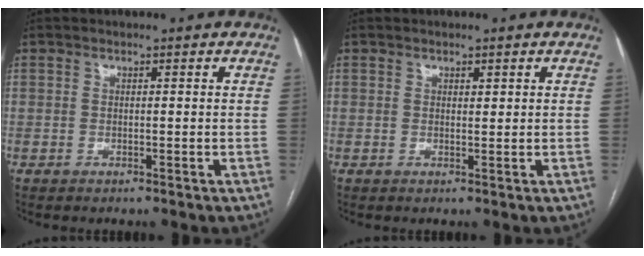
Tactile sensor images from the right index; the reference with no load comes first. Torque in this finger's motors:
{"motor_torque": [-0.01, 0.28, -0.06, 0.00]}